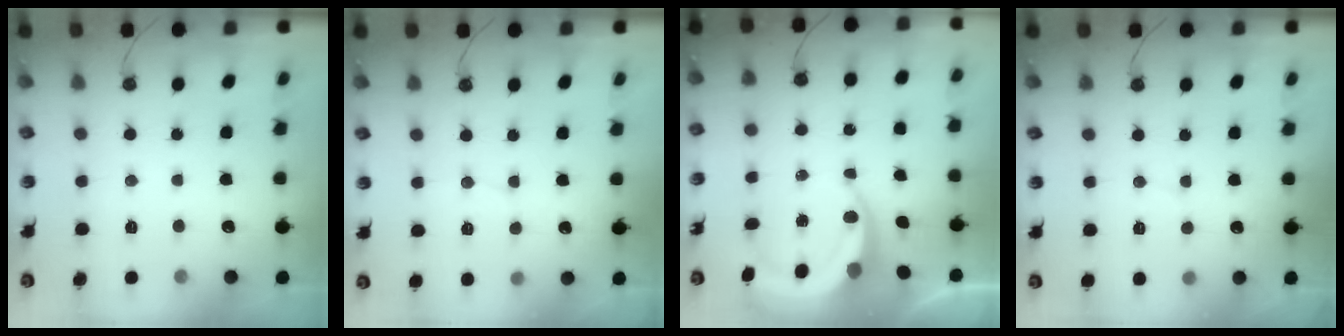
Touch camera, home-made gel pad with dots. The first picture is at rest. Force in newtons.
{"total": 2.9, "press": 2.9, "slide": 0.3}
{"total": 6.5, "press": 6.5, "slide": 0.8}
{"total": 2.6, "press": 2.6, "slide": 0.3}